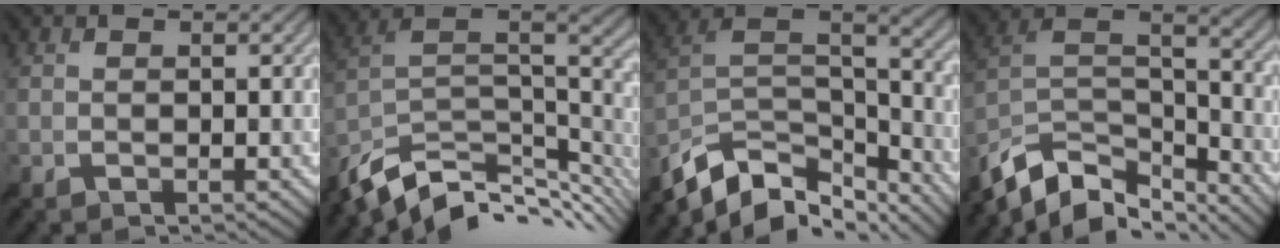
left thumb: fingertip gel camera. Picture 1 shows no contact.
{"total": 12.4, "force": [-7.1, 5.7, 8.4], "torque": [-0.197, -0.008, -0.125]}
{"total": 13.9, "force": [-9.9, 6.4, 7.4], "torque": [-0.186, -0.009, -0.172]}
{"total": 13.6, "force": [-9.9, 6.2, 7.0], "torque": [-0.180, -0.005, -0.177]}